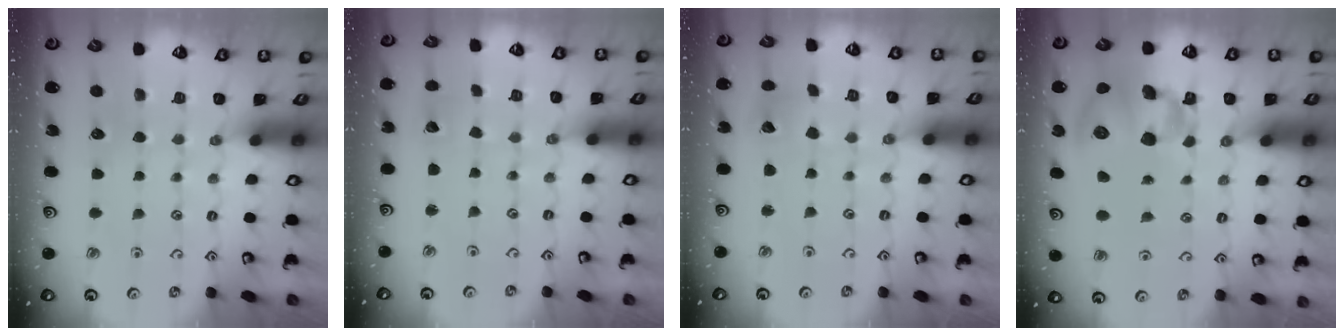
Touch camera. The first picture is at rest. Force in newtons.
{"total": 1.5, "press": 1.5, "slide": 0.0}
{"total": 3.0, "press": 3.0, "slide": 0.2}
{"total": 14.7, "press": 14.5, "slide": 2.2}